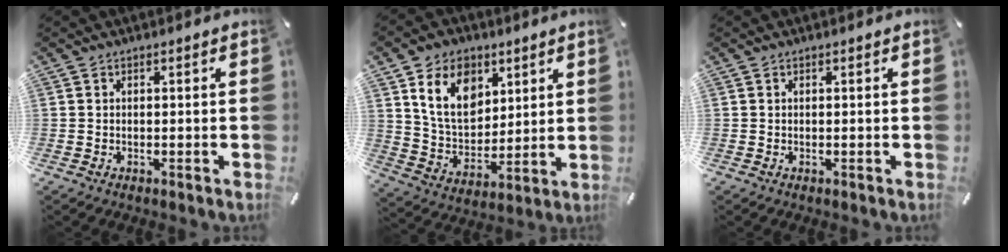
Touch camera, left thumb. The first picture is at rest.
{"total": 13.6, "force": [6.5, 9.8, 6.8], "torque": [-0.129, -0.019, 0.123]}
{"total": 0.0}